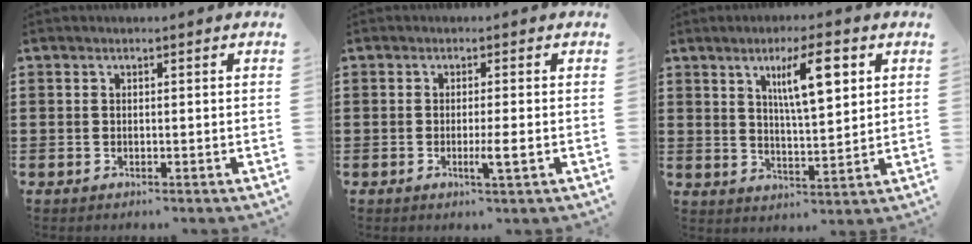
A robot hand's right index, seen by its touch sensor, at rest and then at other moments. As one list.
[{"total": 3.0, "force": [-0.9, -0.1, 2.8], "torque": [-0.054, -0.011, -0.019]}, {"total": 8.3, "force": [3.6, 2.0, 7.3], "torque": [-0.125, -0.001, 0.053]}]